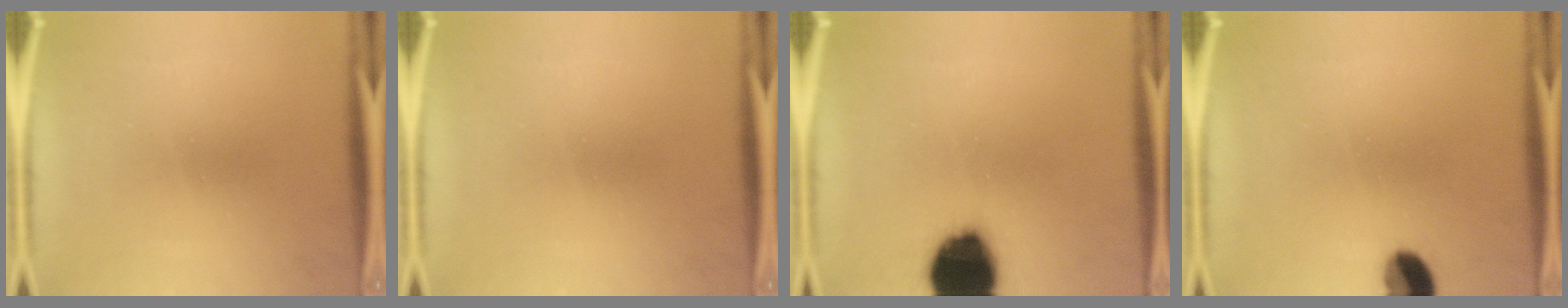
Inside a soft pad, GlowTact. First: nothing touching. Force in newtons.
{"total": 0.0}
{"total": 18.9}
{"total": 6.0}